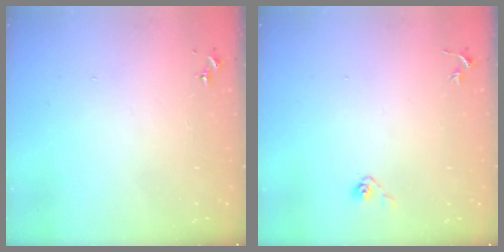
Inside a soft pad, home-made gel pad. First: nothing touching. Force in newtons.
{"total": 3.9, "press": 3.7, "slide": 1.3}